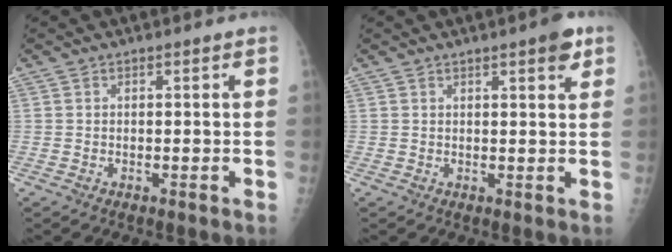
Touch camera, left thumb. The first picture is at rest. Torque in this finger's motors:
{"motor_torque": [0.38, 0.37, 0.34, -0.22, 0.03]}